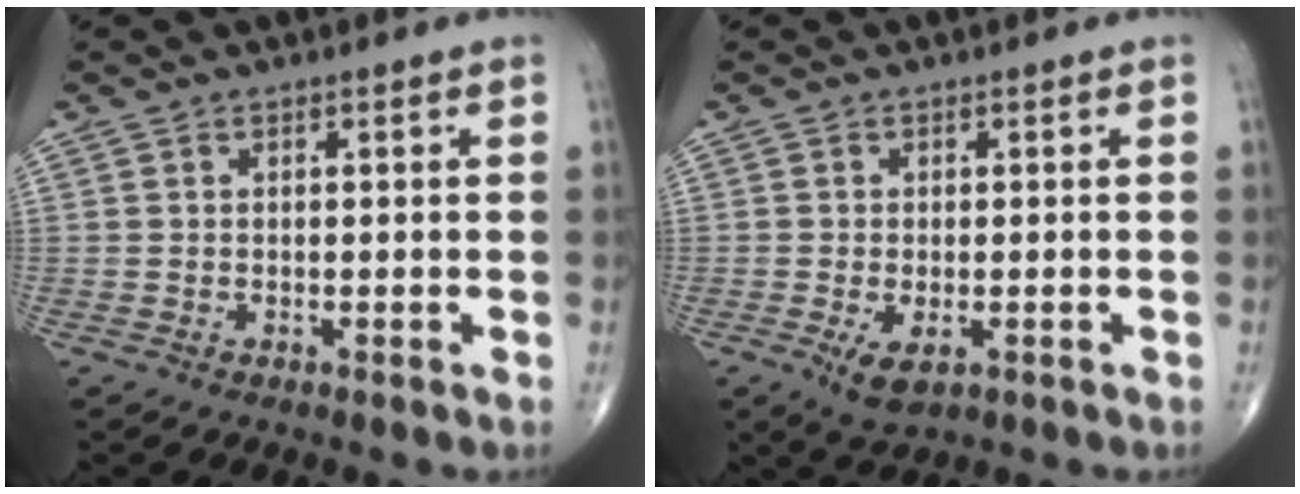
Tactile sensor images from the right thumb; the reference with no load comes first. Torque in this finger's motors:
{"motor_torque": [-0.21, 0.29, 0.32, 0.22, 0.12]}